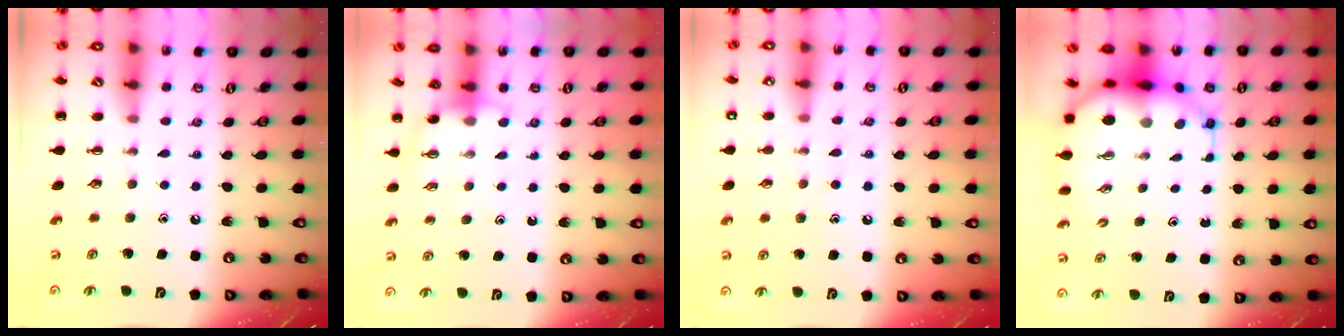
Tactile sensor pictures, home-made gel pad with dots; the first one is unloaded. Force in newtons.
{"total": 3.6, "press": 3.6, "slide": 0.3}
{"total": 8.5, "press": 8.3, "slide": 1.6}
{"total": 9.4, "press": 9.0, "slide": 2.6}